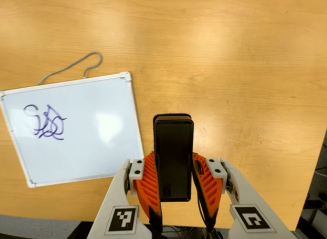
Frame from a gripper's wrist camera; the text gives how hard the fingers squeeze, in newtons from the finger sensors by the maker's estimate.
{"total": 5.3, "left": 3.9, "right": 6.8}